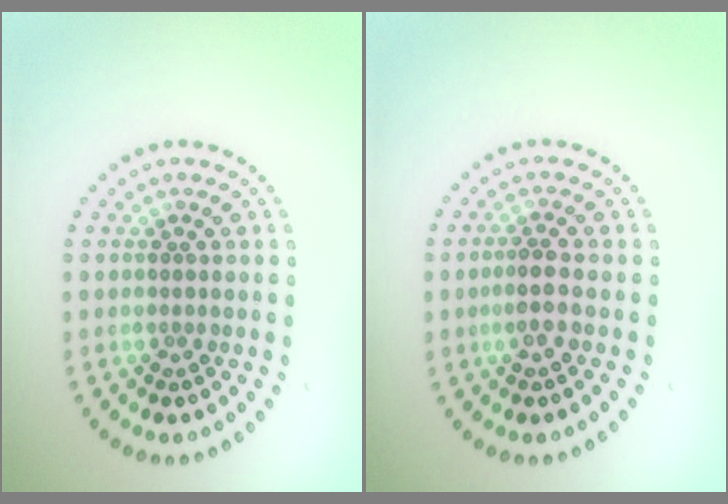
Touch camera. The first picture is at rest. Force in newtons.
{"total": 1.9, "press": 1.8, "slide": 0.7}